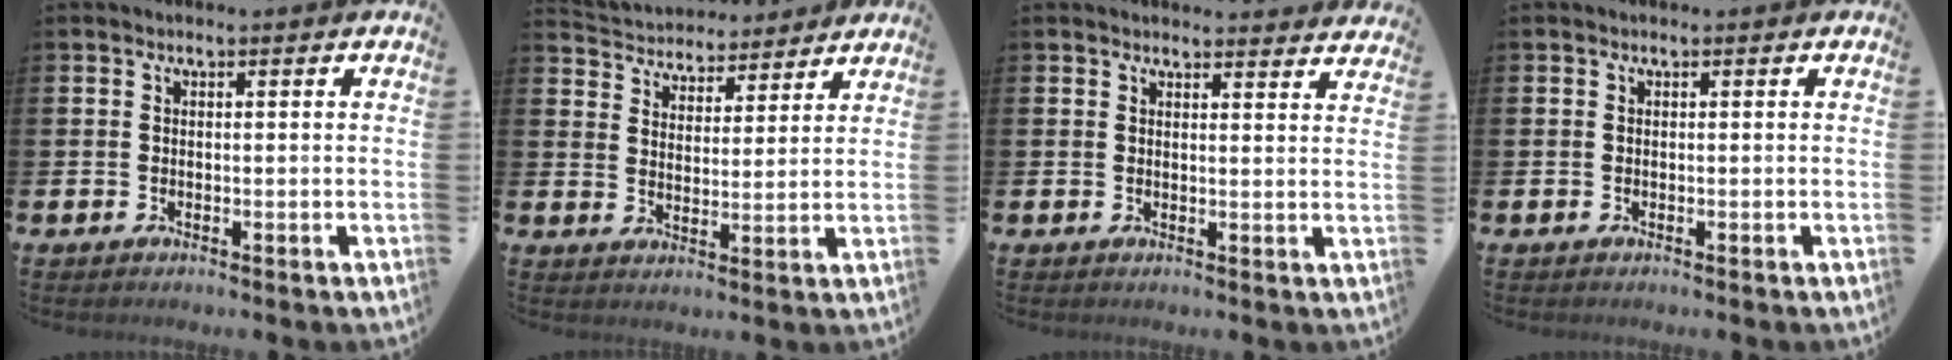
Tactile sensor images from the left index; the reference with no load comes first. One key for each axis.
{"total": 4.4, "fx": 4.1, "fy": 1.4, "fz": -0.5, "tx": -0.018, "ty": -0.028, "tz": 0.072}
{"total": 2.6, "fx": 2.6, "fy": 0.0, "fz": -0.3, "tx": 0.009, "ty": -0.018, "tz": 0.045}
{"total": 0.0}